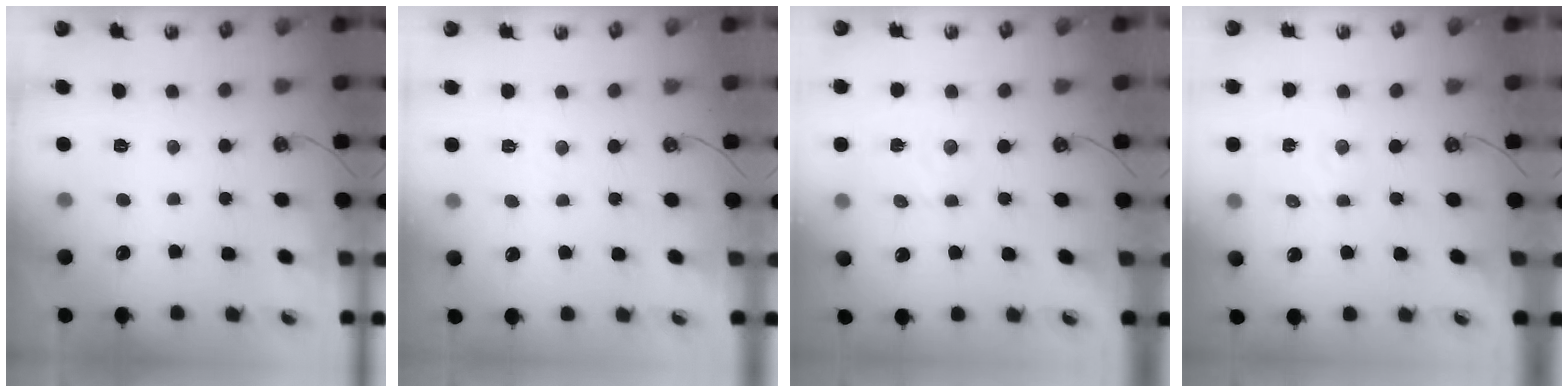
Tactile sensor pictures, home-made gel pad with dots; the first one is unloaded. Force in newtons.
{"total": 4.2, "press": 4.2, "slide": 0.4}
{"total": 2.7, "press": 2.6, "slide": 0.4}
{"total": 1.7, "press": 1.6, "slide": 0.3}